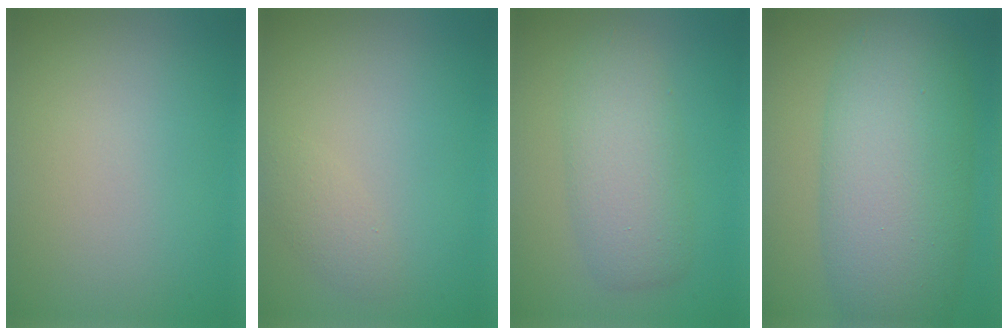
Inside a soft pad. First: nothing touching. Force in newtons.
{"total": 1.3, "press": 1.3, "slide": 0.1}
{"total": 3.7, "press": 3.7, "slide": 0.2}
{"total": 11.1, "press": 11.1, "slide": 0.1}